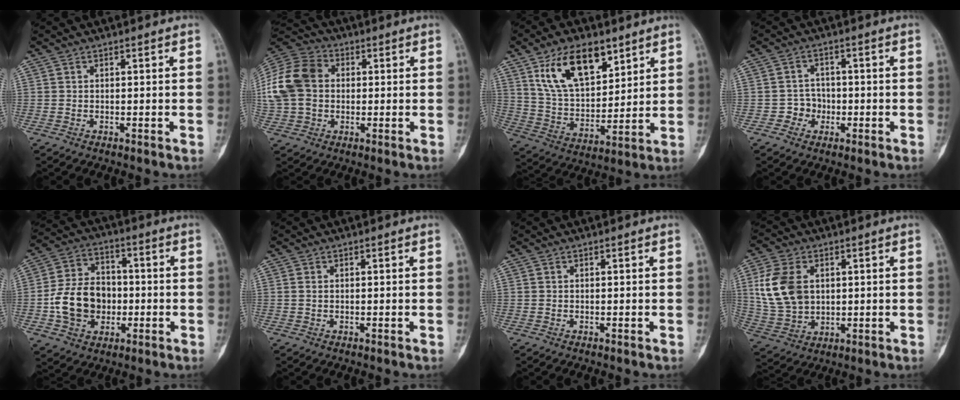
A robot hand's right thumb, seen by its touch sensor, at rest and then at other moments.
{"total": 15.6, "force": [1.4, 12.0, 9.8], "torque": [-0.199, 0.029, 0.020]}
{"total": 16.1, "force": [9.0, 8.2, 10.5], "torque": [-0.152, -0.039, 0.174]}
{"total": 3.6, "force": [-1.2, 3.3, 0.6], "torque": [0.015, 0.014, -0.025]}
{"total": 13.7, "force": [-2.2, 10.7, 8.4], "torque": [-0.126, 0.027, -0.037]}
{"total": 0.9, "force": [0.2, 0.6, 0.6], "torque": [-0.014, 0.000, 0.005]}
{"total": 0.0}
{"total": 12.5, "force": [2.7, 8.7, 8.5], "torque": [-0.163, -0.005, 0.062]}